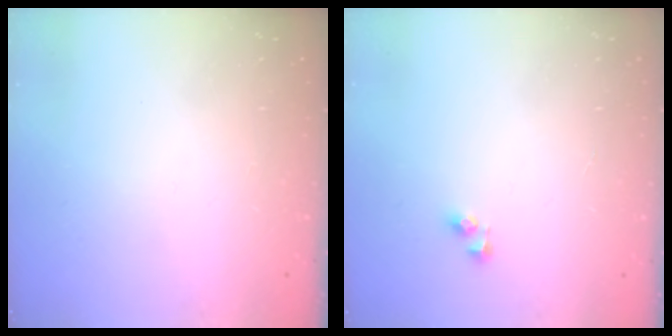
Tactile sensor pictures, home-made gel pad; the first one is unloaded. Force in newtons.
{"total": 3.8, "press": 3.8, "slide": 0.2}